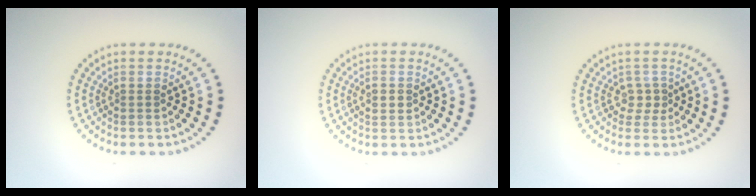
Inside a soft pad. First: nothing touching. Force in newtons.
{"total": 1.2, "press": 1.2, "slide": 0.1}
{"total": 1.5, "press": 1.2, "slide": 0.9}